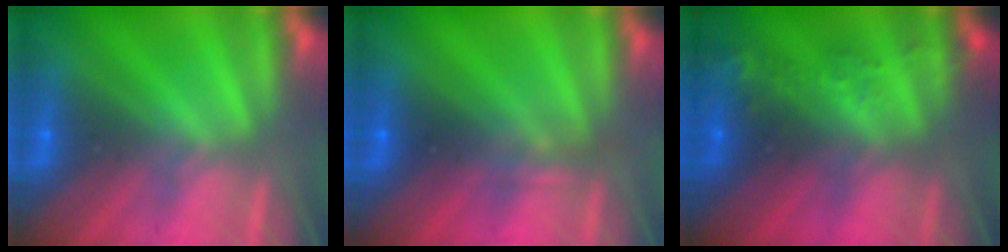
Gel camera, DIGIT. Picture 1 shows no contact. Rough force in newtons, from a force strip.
{"total": 2.3}
{"total": 6.1}